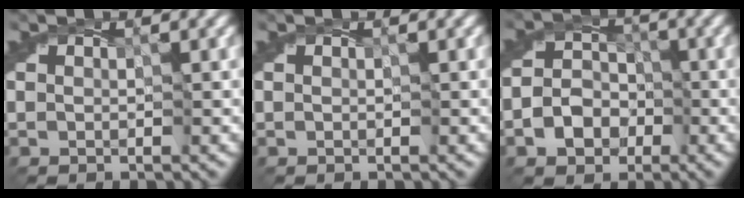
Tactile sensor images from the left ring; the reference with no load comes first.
{"total": 0.0}
{"total": 4.0, "force": [-1.4, 3.3, 1.9], "torque": [-0.026, 0.002, -0.028]}